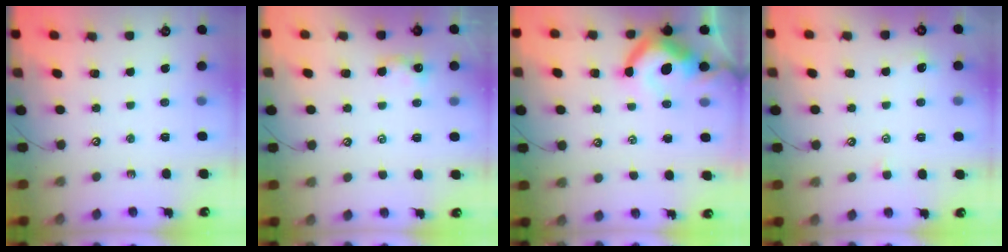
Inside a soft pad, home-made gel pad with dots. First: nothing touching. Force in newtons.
{"total": 0.9, "press": 0.9, "slide": 0.3}
{"total": 11.3, "press": 11.2, "slide": 1.9}
{"total": 0.8, "press": 0.7, "slide": 0.5}